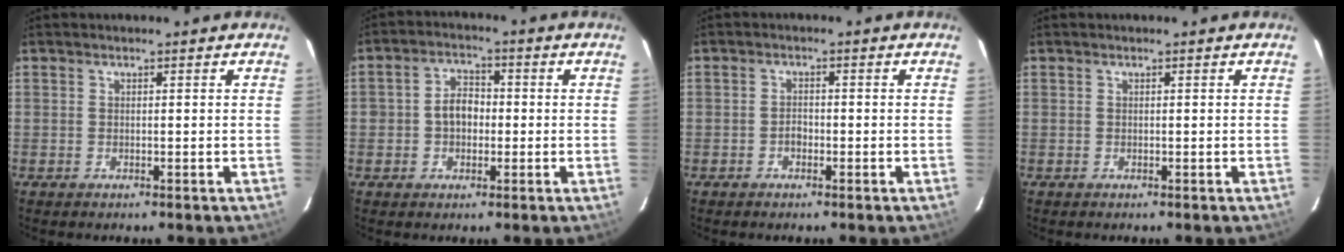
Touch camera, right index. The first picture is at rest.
{"total": 5.2, "force": [-0.6, 4.1, 3.1], "torque": [-0.056, 0.018, -0.007]}
{"total": 1.5, "force": [-0.8, 1.1, 0.7], "torque": [-0.014, 0.005, -0.014]}
{"total": 0.0}